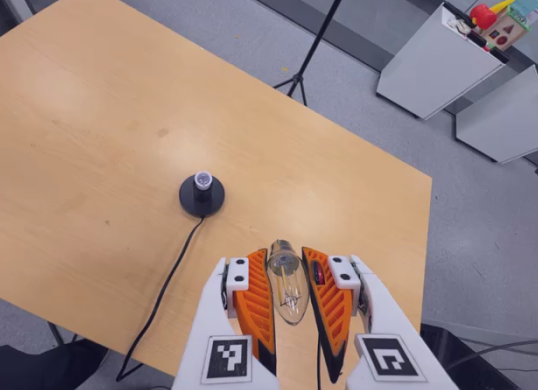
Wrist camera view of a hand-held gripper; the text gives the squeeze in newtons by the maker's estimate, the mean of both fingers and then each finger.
{"total": 23.1, "left": 23.9, "right": 22.3}